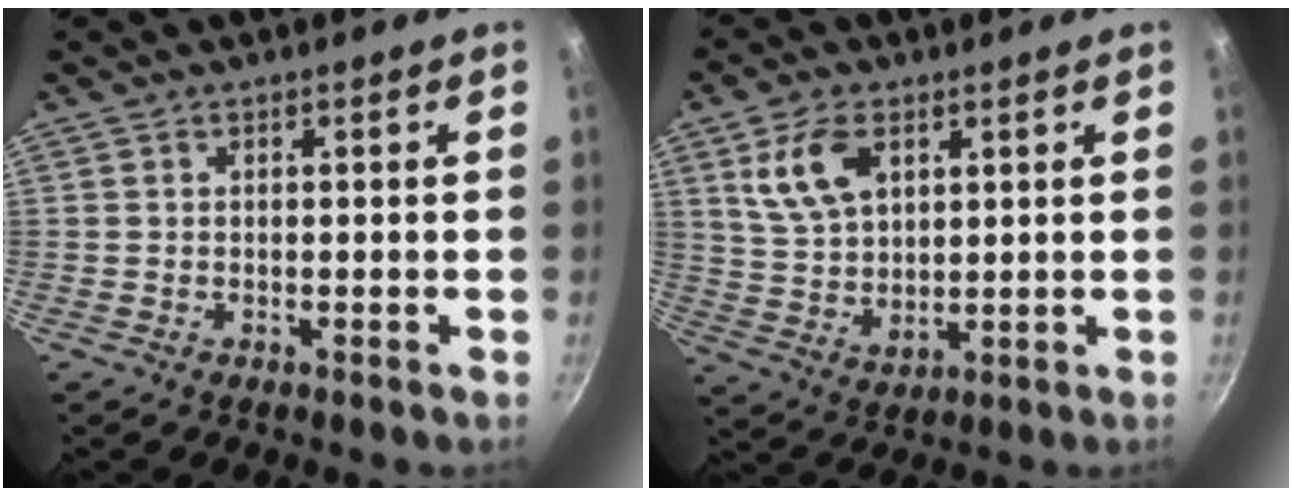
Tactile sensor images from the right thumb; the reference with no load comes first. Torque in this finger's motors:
{"motor_torque": [-0.89, 1.01, 0.09, -0.06, 0.20]}